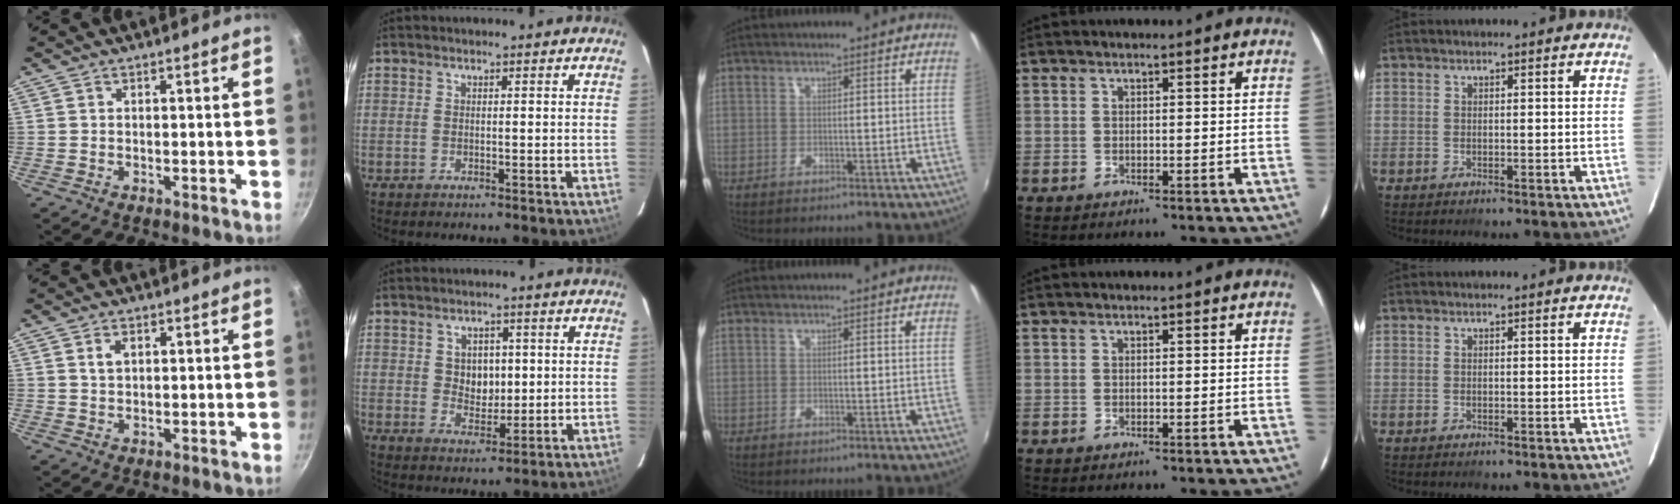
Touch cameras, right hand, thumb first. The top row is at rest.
{"thumb": {"total": 2.7, "force": [1.0, 1.7, 1.8], "torque": [-0.024, 0.001, 0.019]}, "index": {"total": 5.4, "force": [0.8, 4.4, 3.1], "torque": [-0.048, 0.006, 0.020]}}